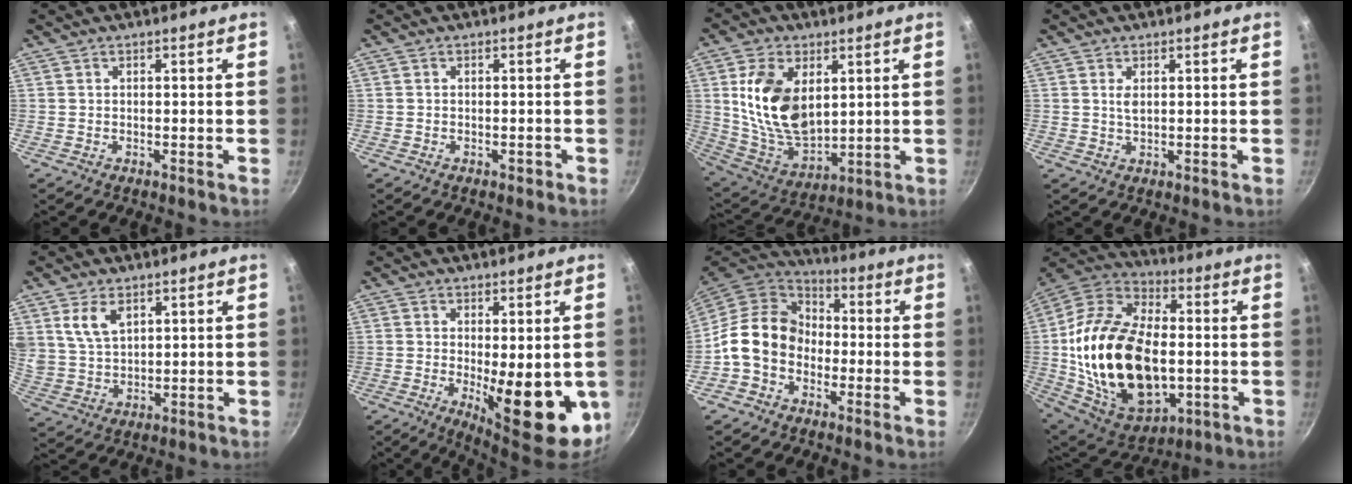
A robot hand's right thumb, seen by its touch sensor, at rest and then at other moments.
{"total": 0.8, "force": [-0.5, 0.5, 0.4], "torque": [-0.005, 0.005, -0.004]}
{"total": 16.6, "force": [3.8, 10.2, 12.5], "torque": [-0.210, -0.029, 0.086]}
{"total": 1.8, "force": [0.5, 0.8, 1.4], "torque": [-0.029, -0.004, 0.011]}
{"total": 7.0, "force": [3.5, 4.1, 4.6], "torque": [-0.076, -0.016, 0.076]}
{"total": 14.6, "force": [-2.7, 5.3, 13.4], "torque": [-0.160, -0.015, -0.019]}
{"total": 13.0, "force": [-2.2, 10.4, 7.5], "torque": [-0.098, 0.037, -0.061]}
{"total": 30.2, "force": [-1.6, 18.3, 23.9], "torque": [-0.431, 0.016, -0.019]}